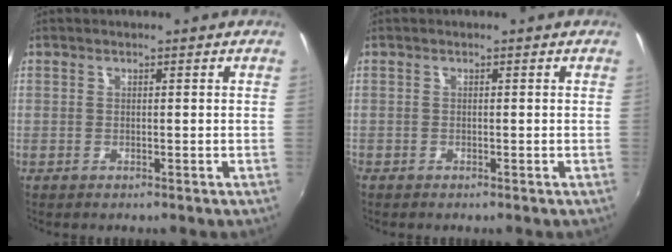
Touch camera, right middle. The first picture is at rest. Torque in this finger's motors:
{"motor_torque": [1.07, -1.07, 0.50, 0.11]}